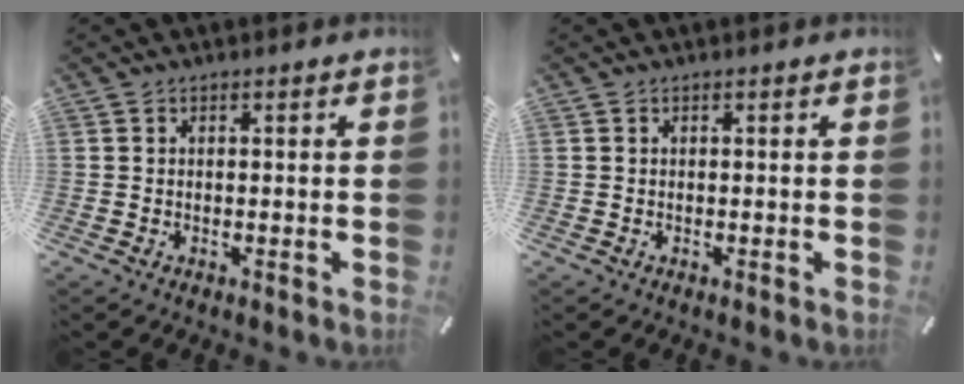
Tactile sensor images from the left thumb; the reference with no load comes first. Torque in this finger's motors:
{"motor_torque": [0.00, 0.00, 0.00, 0.00, 0.00]}